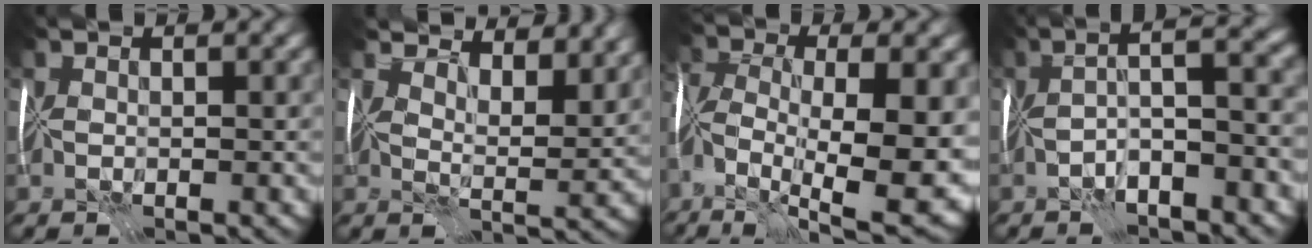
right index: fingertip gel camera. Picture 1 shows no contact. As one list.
[{"total": 6.3, "force": [5.9, 1.0, 2.0], "torque": [-0.041, -0.015, 0.078]}, {"total": 13.6, "force": [-4.4, 4.8, 12.0], "torque": [-0.220, -0.008, -0.064]}, {"total": 4.3, "force": [-1.9, -0.2, 3.8], "torque": [-0.062, 0.011, -0.035]}]